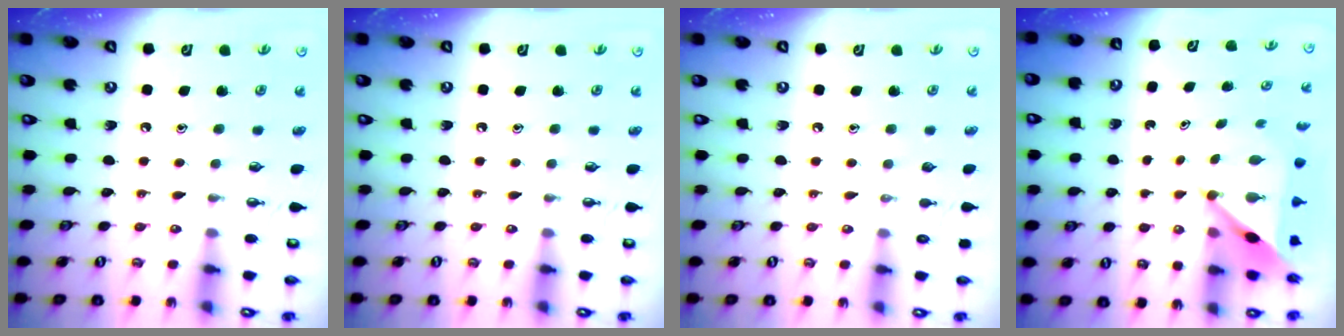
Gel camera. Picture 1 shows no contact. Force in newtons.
{"total": 0.0}
{"total": 0.0}
{"total": 5.5, "press": 5.5, "slide": 0.2}